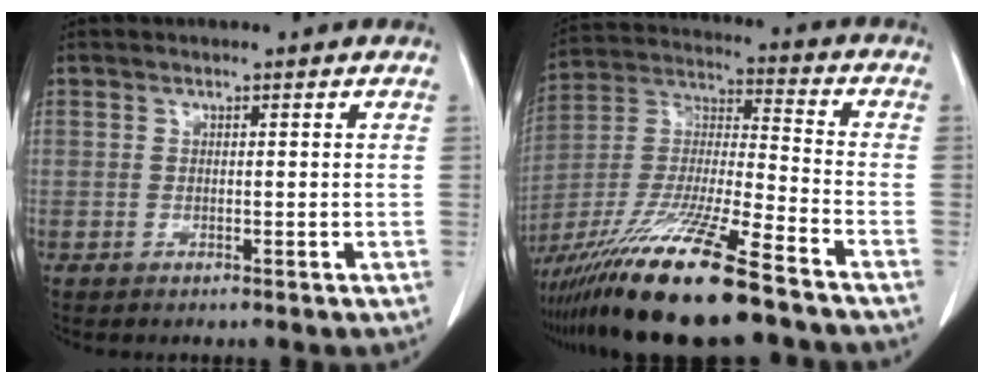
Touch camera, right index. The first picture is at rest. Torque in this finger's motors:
{"motor_torque": [1.47, -0.67, 1.05, 0.21]}